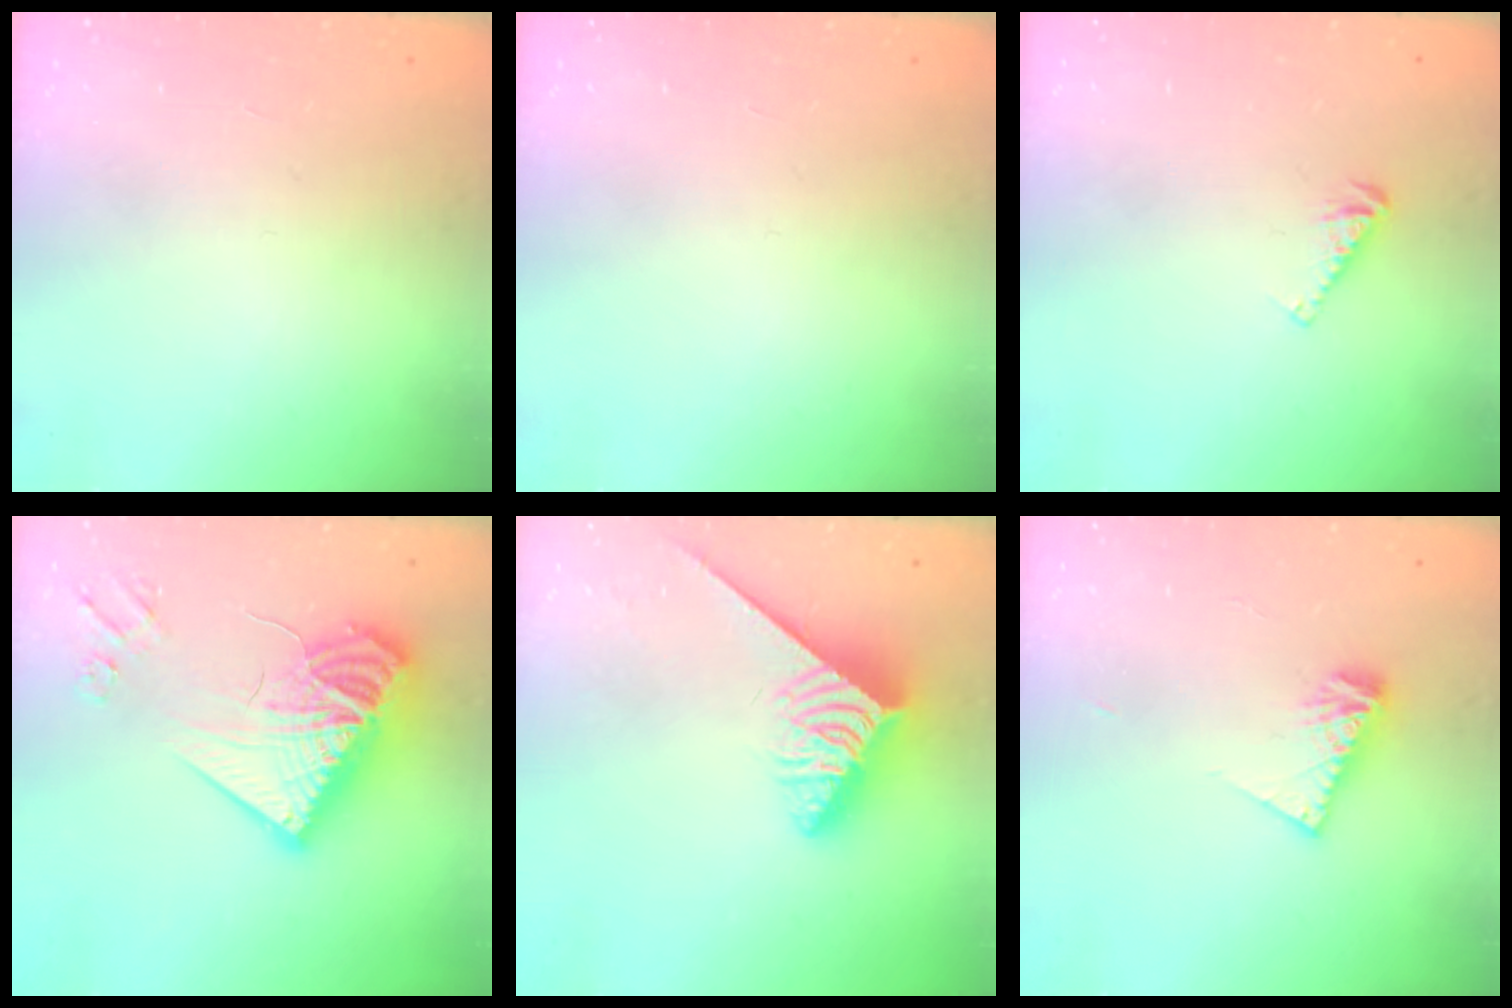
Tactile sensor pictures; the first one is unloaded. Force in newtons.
{"total": 0.0}
{"total": 4.2, "press": 4.2, "slide": 0.1}
{"total": 21.0, "press": 20.9, "slide": 2.0}
{"total": 3.6, "press": 3.6, "slide": 0.4}
{"total": 8.1, "press": 8.1, "slide": 0.9}